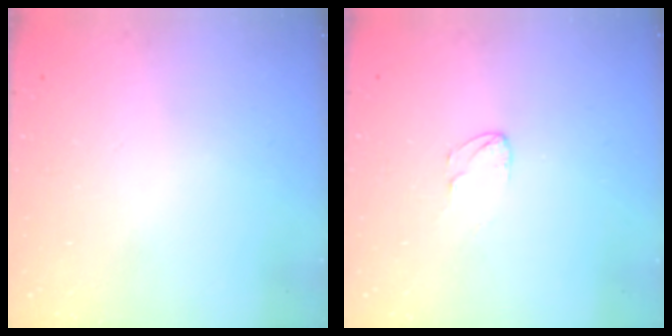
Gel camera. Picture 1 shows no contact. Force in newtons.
{"total": 2.5, "press": 2.5, "slide": 0.2}